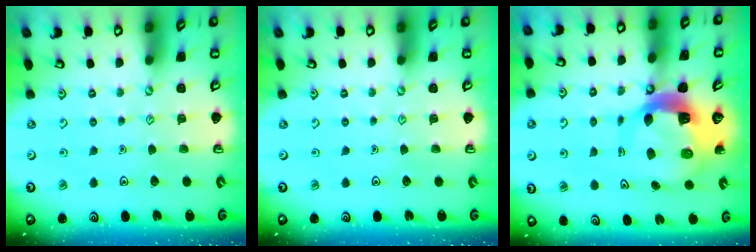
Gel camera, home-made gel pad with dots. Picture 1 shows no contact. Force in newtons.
{"total": 0.0}
{"total": 9.5, "press": 9.5, "slide": 1.0}